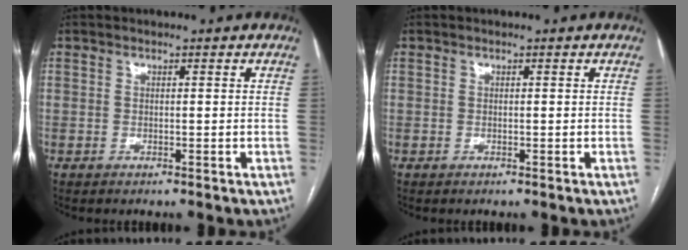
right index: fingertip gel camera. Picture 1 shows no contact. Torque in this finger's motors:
{"motor_torque": [0.00, 0.00, 0.00, 0.00]}